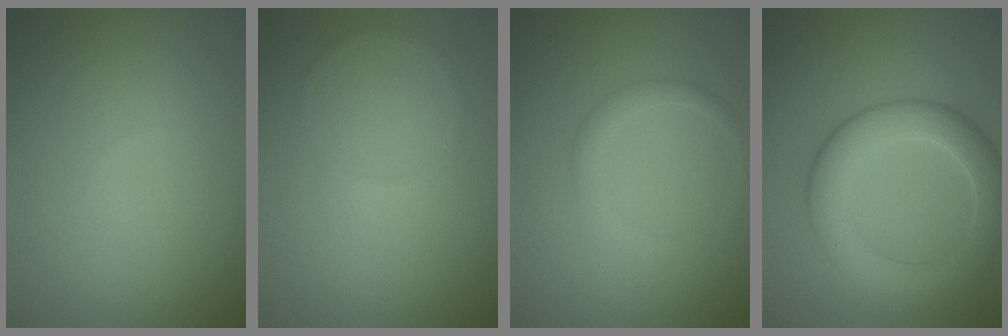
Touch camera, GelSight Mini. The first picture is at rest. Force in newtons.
{"total": 0.5, "press": 0.5, "slide": 0.1}
{"total": 1.7, "press": 1.7, "slide": 0.2}
{"total": 6.2, "press": 6.2, "slide": 0.3}